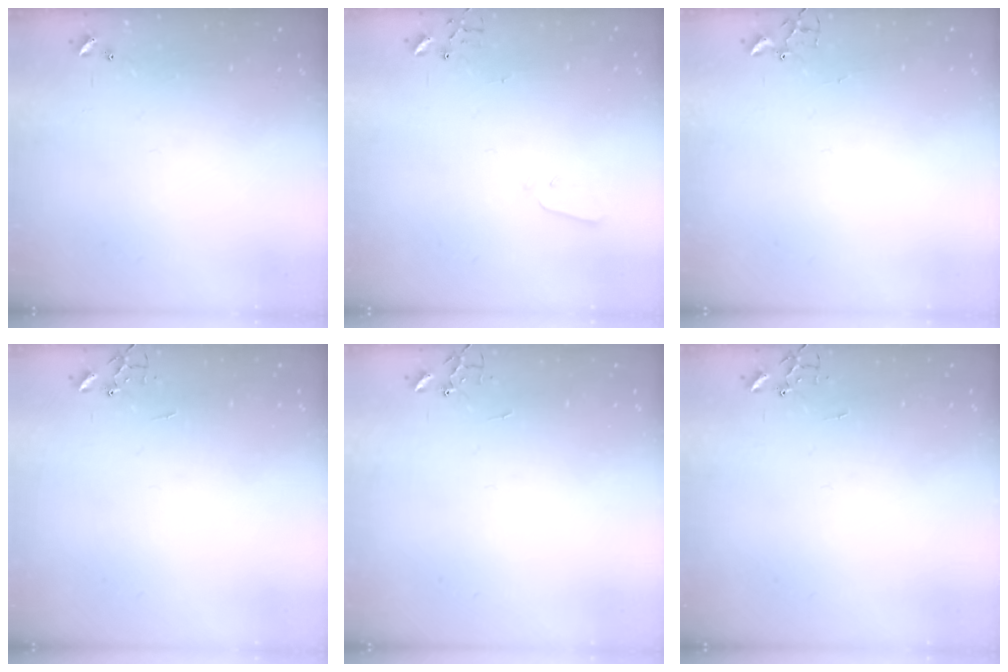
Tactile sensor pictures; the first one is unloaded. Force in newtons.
{"total": 3.5, "press": 3.5, "slide": 0.3}
{"total": 1.7, "press": 1.6, "slide": 0.2}
{"total": 0.0}
{"total": 0.0}
{"total": 0.0}